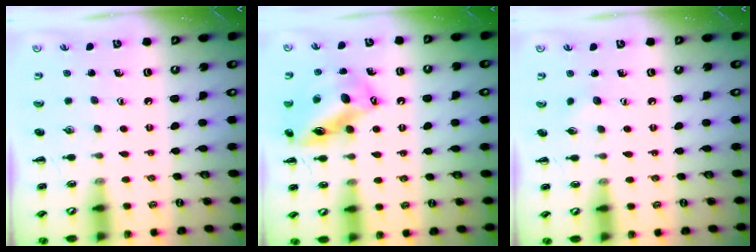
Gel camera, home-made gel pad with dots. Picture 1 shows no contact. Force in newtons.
{"total": 16.3, "press": 16.1, "slide": 2.9}
{"total": 3.6, "press": 3.5, "slide": 0.9}